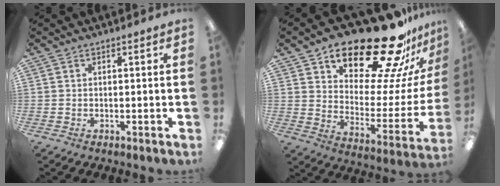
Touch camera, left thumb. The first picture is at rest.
{"total": 26.3, "force": [21.3, 8.8, 12.7], "torque": [-0.172, -0.161, 0.352]}